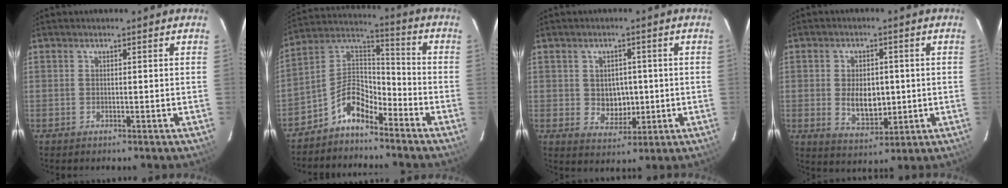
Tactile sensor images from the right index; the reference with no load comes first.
{"total": 8.8, "force": [-6.3, 3.8, 4.9], "torque": [-0.107, 0.036, -0.127]}
{"total": 5.4, "force": [0.0, 4.7, 2.7], "torque": [-0.047, 0.002, 0.013]}
{"total": 7.6, "force": [-0.3, 4.9, 5.8], "torque": [-0.105, -0.005, 0.007]}